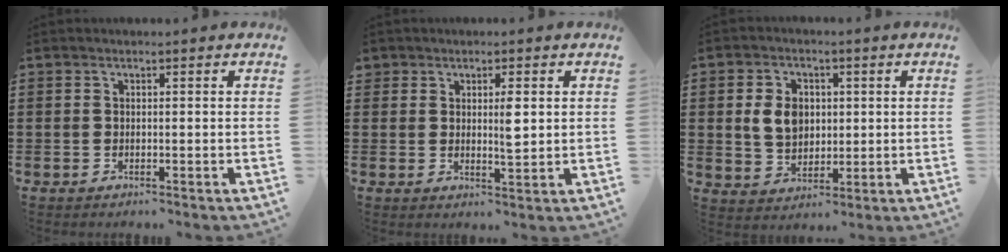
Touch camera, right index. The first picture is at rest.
{"total": 3.3, "force": [1.3, 1.3, 2.7], "torque": [-0.049, 0.002, 0.020]}
{"total": 6.3, "force": [0.8, 4.8, 4.1], "torque": [-0.106, 0.010, 0.009]}